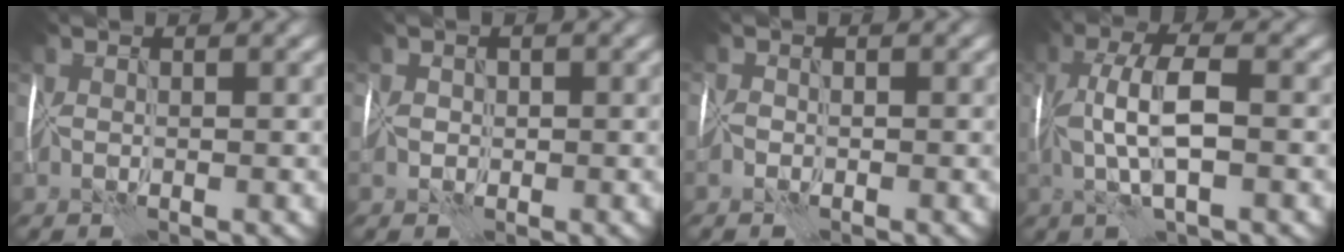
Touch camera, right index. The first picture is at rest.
{"total": 1.4, "force": [-0.2, 1.3, 0.5], "torque": [-0.006, 0.002, -0.007]}
{"total": 1.0, "force": [-0.8, 0.5, 0.3], "torque": [-0.007, 0.002, -0.022]}
{"total": 5.5, "force": [-0.3, 1.6, 5.3], "torque": [-0.104, 0.013, -0.010]}